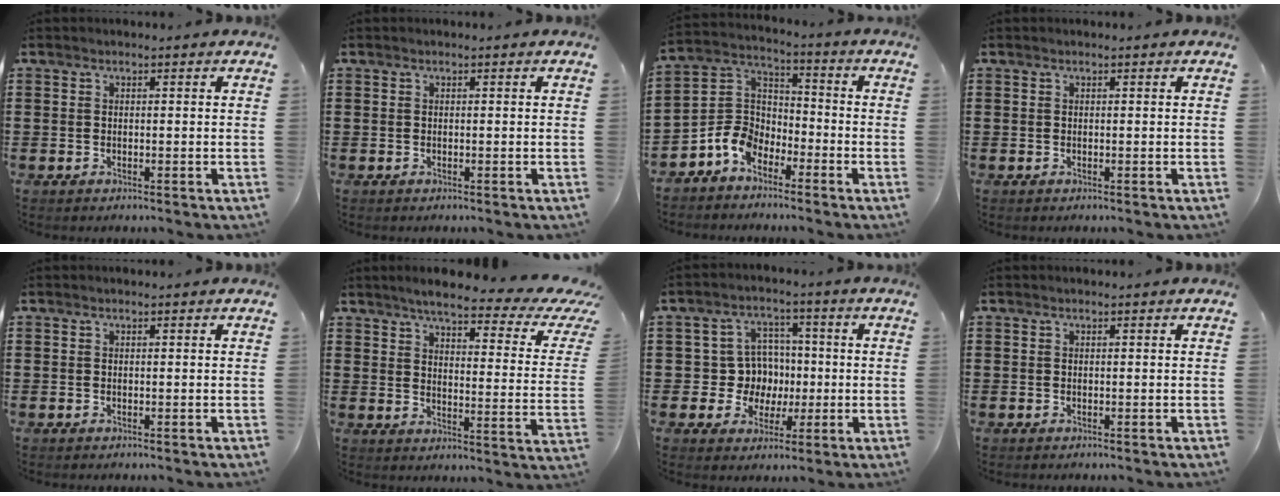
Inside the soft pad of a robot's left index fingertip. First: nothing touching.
{"total": 0.0}
{"total": 7.1, "force": [-5.0, 4.4, 2.5], "torque": [-0.081, 0.010, -0.105]}
{"total": 0.0}
{"total": 0.0}
{"total": 6.1, "force": [4.6, 0.8, 3.9], "torque": [-0.079, -0.031, 0.070]}
{"total": 7.5, "force": [0.5, 7.1, 2.3], "torque": [-0.059, 0.012, 0.012]}
{"total": 0.0}